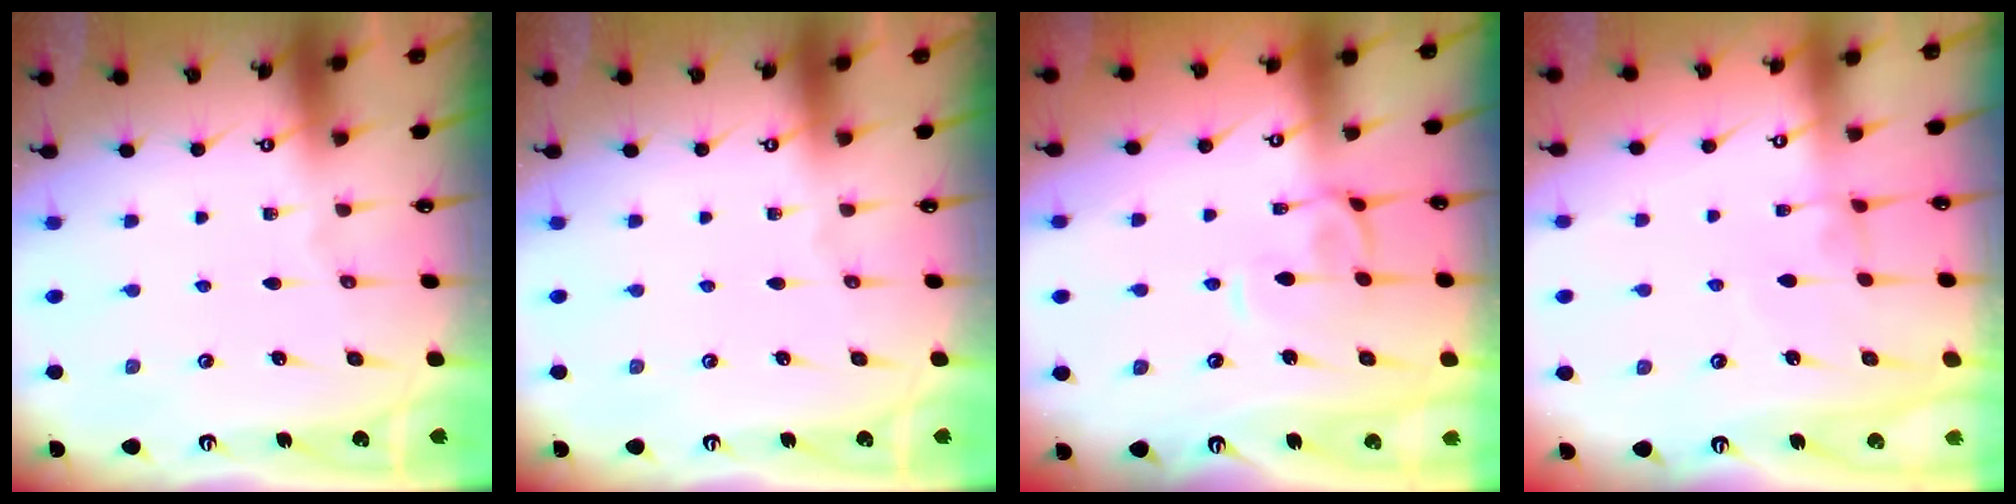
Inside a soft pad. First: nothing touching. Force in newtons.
{"total": 0.0}
{"total": 1.0, "press": 0.8, "slide": 0.6}
{"total": 1.7, "press": 1.7, "slide": 0.3}